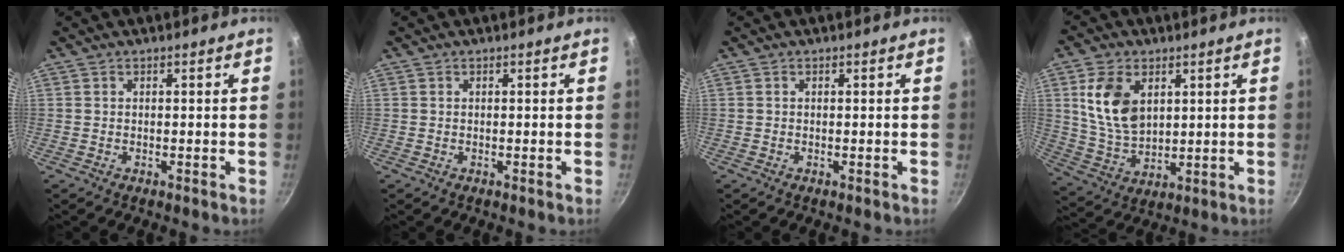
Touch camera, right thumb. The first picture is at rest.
{"total": 0.0}
{"total": 0.0}
{"total": 12.0, "force": [3.6, 8.0, 8.2], "torque": [-0.136, -0.024, 0.079]}